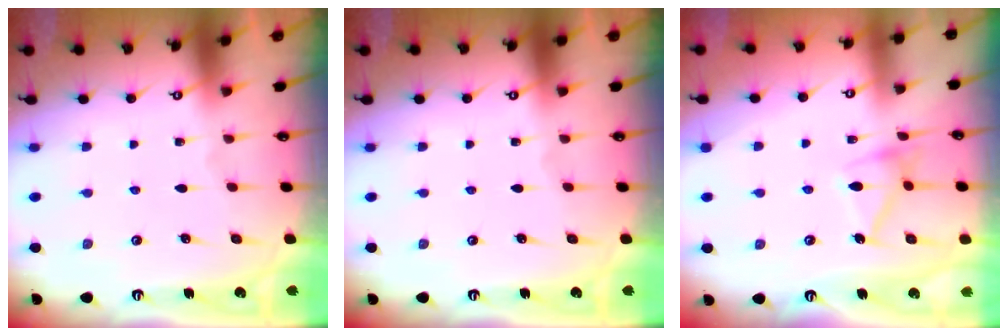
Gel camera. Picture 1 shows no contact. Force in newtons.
{"total": 0.0}
{"total": 13.3, "press": 13.3, "slide": 0.4}